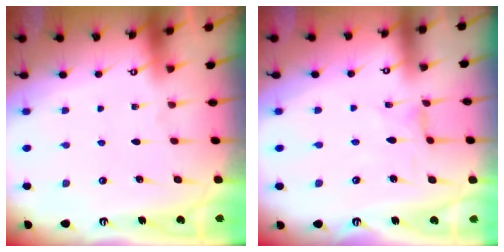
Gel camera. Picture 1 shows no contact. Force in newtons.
{"total": 0.0}